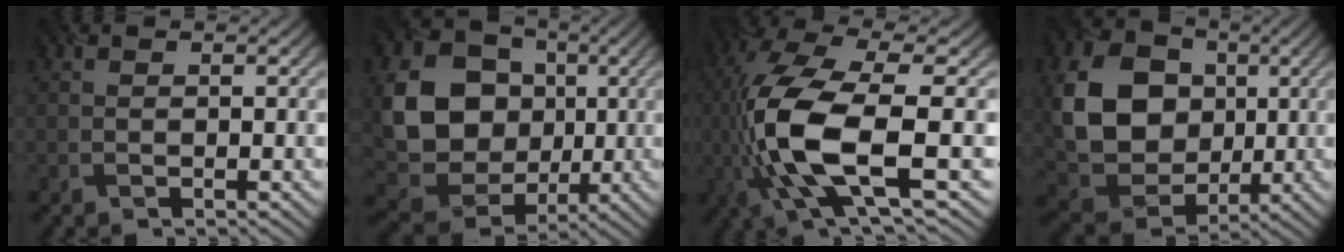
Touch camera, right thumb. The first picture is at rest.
{"total": 14.0, "force": [1.0, 11.9, 7.2], "torque": [-0.174, -0.011, 0.023]}
{"total": 13.0, "force": [-1.6, 4.8, 12.0], "torque": [-0.275, -0.012, -0.028]}
{"total": 12.7, "force": [1.9, 10.4, 7.1], "torque": [-0.173, 0.002, 0.031]}